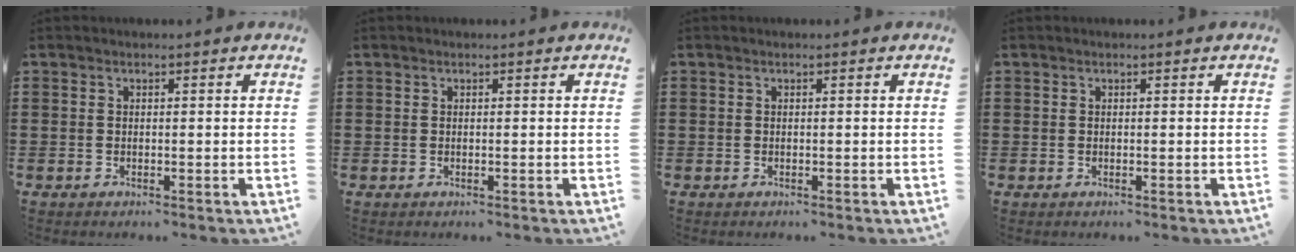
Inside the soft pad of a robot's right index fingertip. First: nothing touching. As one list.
[{"total": 0.0}, {"total": 0.0}, {"total": 0.0}]